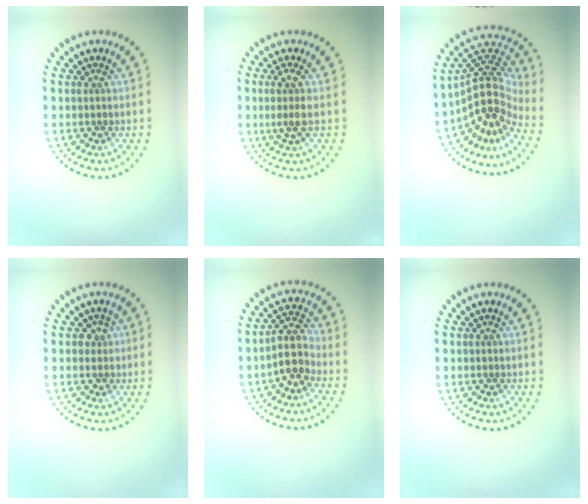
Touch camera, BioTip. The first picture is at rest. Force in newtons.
{"total": 2.0, "press": 1.7, "slide": 1.1}
{"total": 5.4, "press": 4.0, "slide": 3.7}
{"total": 1.3, "press": 1.1, "slide": 0.7}
{"total": 3.2, "press": 2.6, "slide": 1.8}
{"total": 0.0}